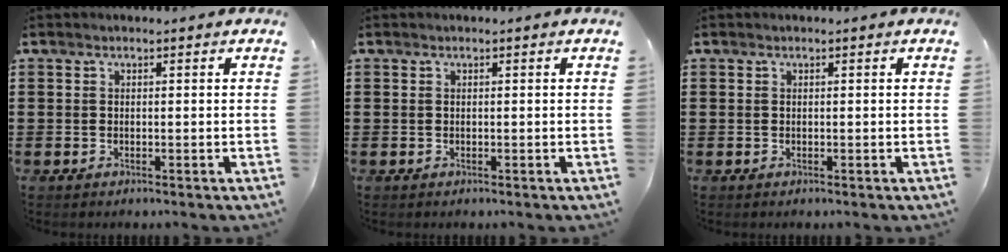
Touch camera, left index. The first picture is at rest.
{"total": 0.0}
{"total": 0.0}